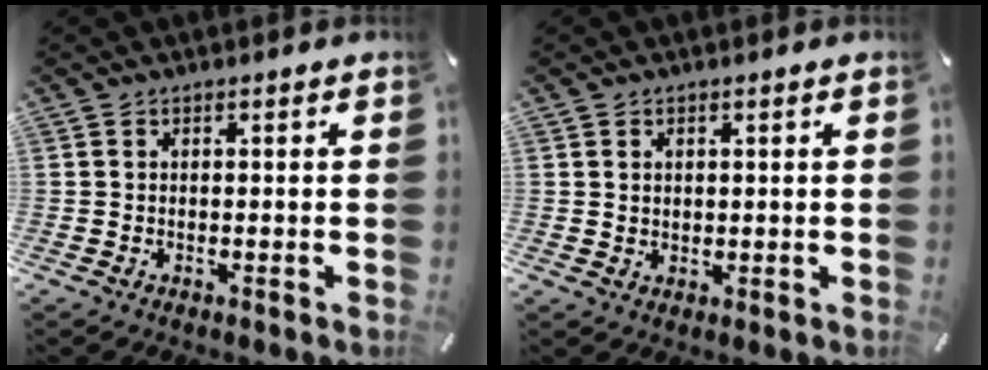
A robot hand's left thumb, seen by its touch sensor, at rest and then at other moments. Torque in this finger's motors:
{"motor_torque": [-0.15, -0.04, 0.08, 0.13, 0.00]}